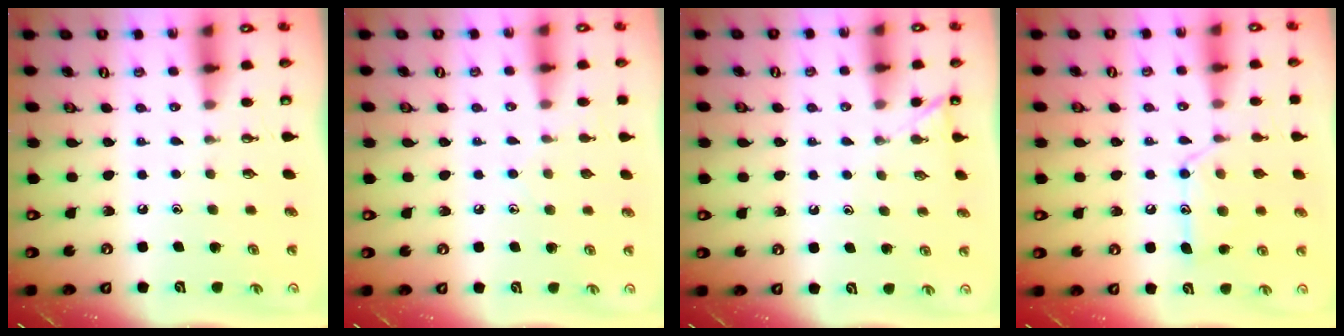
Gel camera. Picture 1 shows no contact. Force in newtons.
{"total": 5.8, "press": 5.8, "slide": 0.6}
{"total": 2.1, "press": 2.1, "slide": 0.3}
{"total": 13.7, "press": 13.7, "slide": 0.9}